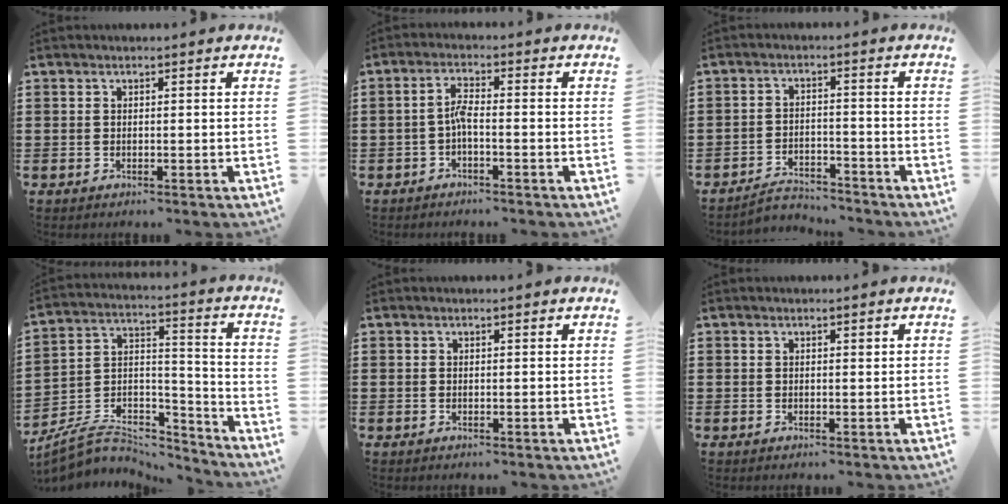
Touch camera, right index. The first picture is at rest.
{"total": 2.9, "force": [-1.1, 0.6, 2.6], "torque": [-0.058, 0.001, -0.023]}
{"total": 3.5, "force": [-3.4, 0.7, 0.3], "torque": [-0.011, 0.005, -0.070]}
{"total": 6.9, "force": [-5.5, 3.4, 2.2], "torque": [-0.052, 0.007, -0.105]}
{"total": 0.0}
{"total": 0.7, "force": [0.4, 0.3, 0.4], "torque": [-0.002, -0.002, 0.006]}